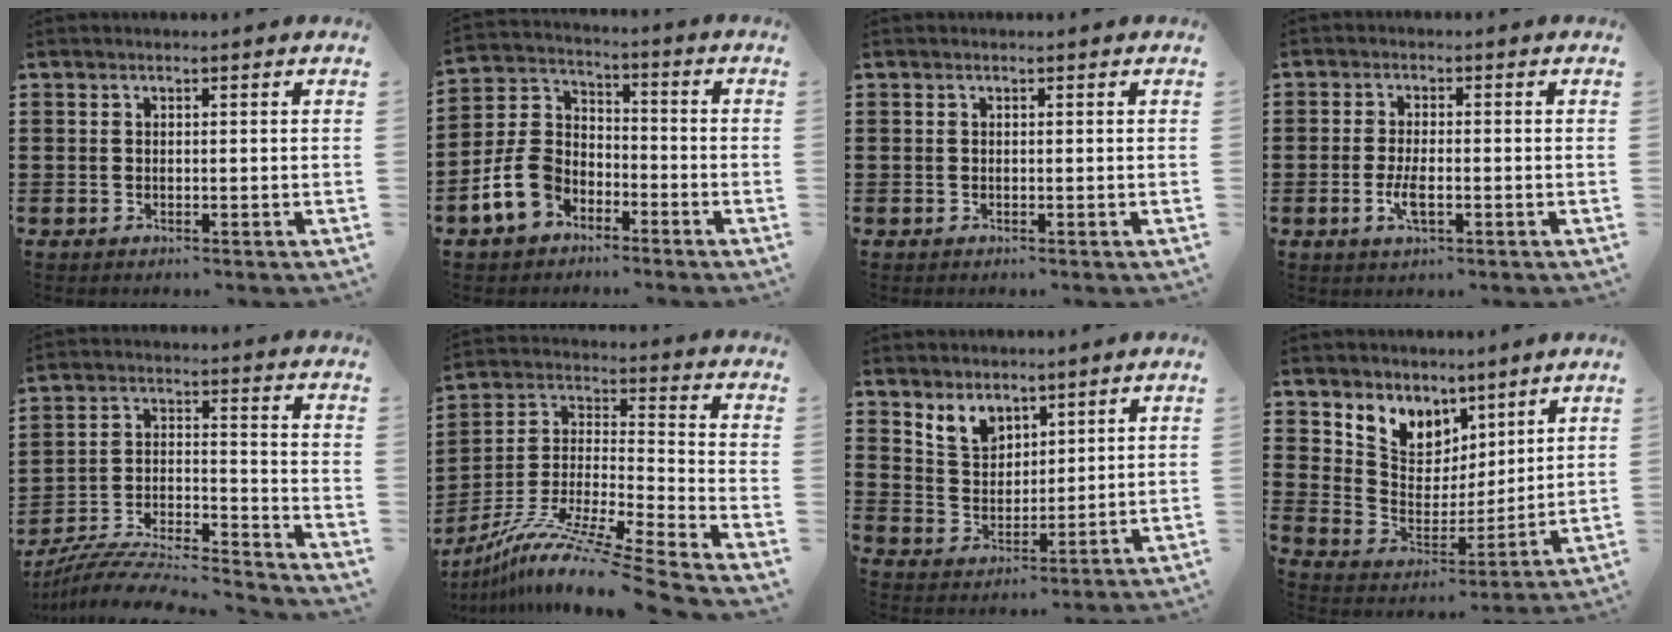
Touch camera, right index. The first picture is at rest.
{"total": 8.9, "force": [-4.6, 6.3, 4.4], "torque": [-0.134, 0.013, -0.096]}
{"total": 0.0}
{"total": 3.7, "force": [-1.0, 1.3, 3.3], "torque": [-0.071, -0.003, -0.022]}
{"total": 7.4, "force": [-7.0, 0.9, 2.3], "torque": [-0.046, -0.005, -0.141]}
{"total": 11.1, "force": [-9.6, -0.1, 5.5], "torque": [-0.110, 0.000, -0.194]}
{"total": 5.3, "force": [4.3, 2.9, 1.3], "torque": [-0.044, 0.000, 0.081]}
{"total": 6.6, "force": [5.1, 4.2, -0.5], "torque": [-0.038, -0.047, 0.095]}